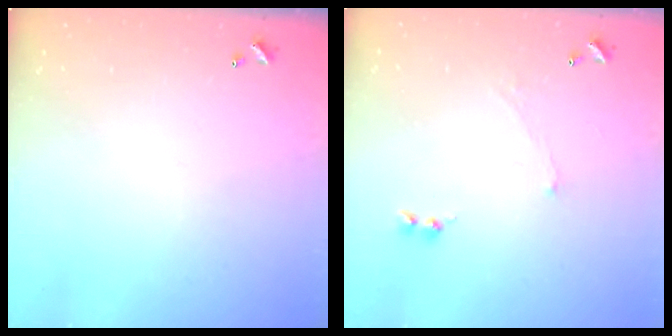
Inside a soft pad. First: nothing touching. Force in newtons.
{"total": 2.1, "press": 2.0, "slide": 0.7}